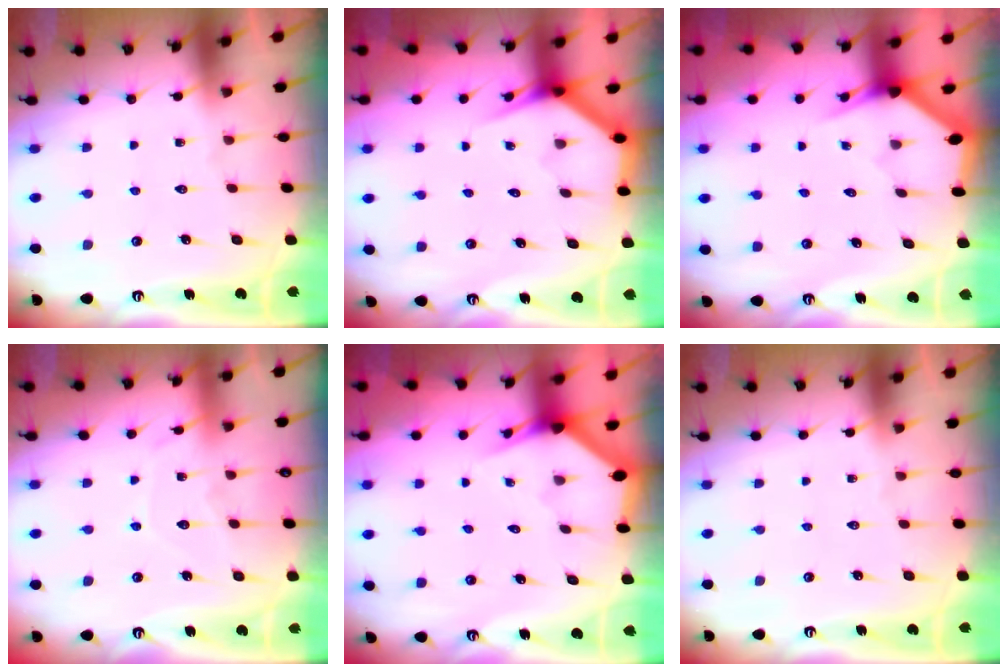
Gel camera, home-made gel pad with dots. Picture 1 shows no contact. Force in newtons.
{"total": 3.4, "press": 3.4, "slide": 0.3}
{"total": 2.9, "press": 2.9, "slide": 0.1}
{"total": 8.0, "press": 8.0, "slide": 0.5}
{"total": 2.9, "press": 2.9, "slide": 0.1}
{"total": 0.0}